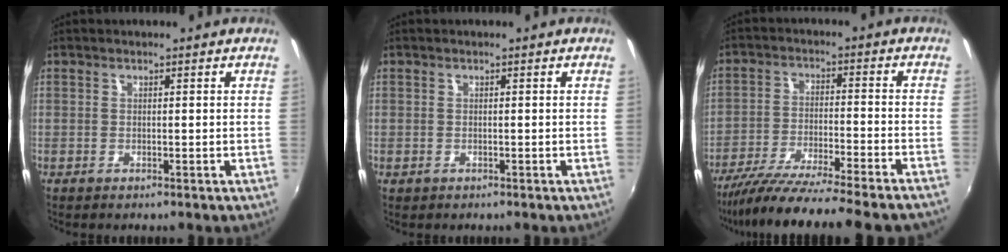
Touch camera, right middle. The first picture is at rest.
{"total": 0.5, "force": [-0.2, 0.5, 0.1], "torque": [-0.001, -0.003, -0.004]}
{"total": 19.8, "force": [-17.4, -1.3, 9.3], "torque": [-0.170, -0.059, -0.273]}